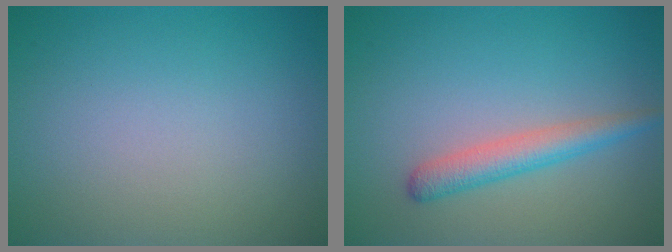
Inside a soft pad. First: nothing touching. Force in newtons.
{"total": 2.8, "press": 2.7, "slide": 0.2}